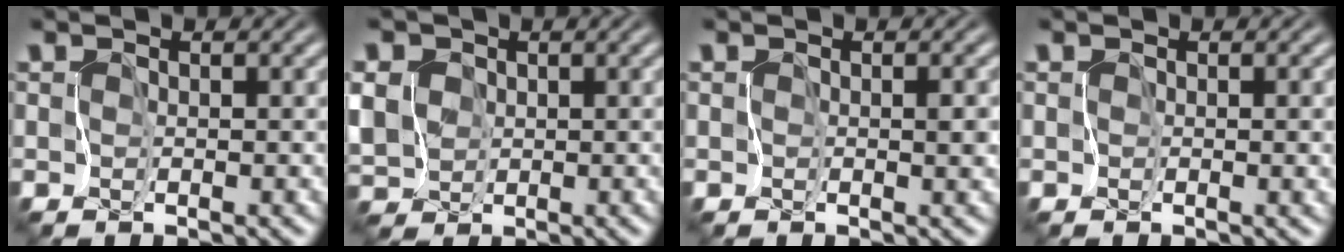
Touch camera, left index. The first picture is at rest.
{"total": 4.5, "force": [0.1, 4.0, 1.9], "torque": [-0.058, 0.011, -0.008]}
{"total": 1.0, "force": [-0.4, 0.3, 0.9], "torque": [-0.012, -0.004, -0.006]}
{"total": 2.7, "force": [-0.1, 1.3, 2.4], "torque": [-0.026, -0.006, 0.003]}